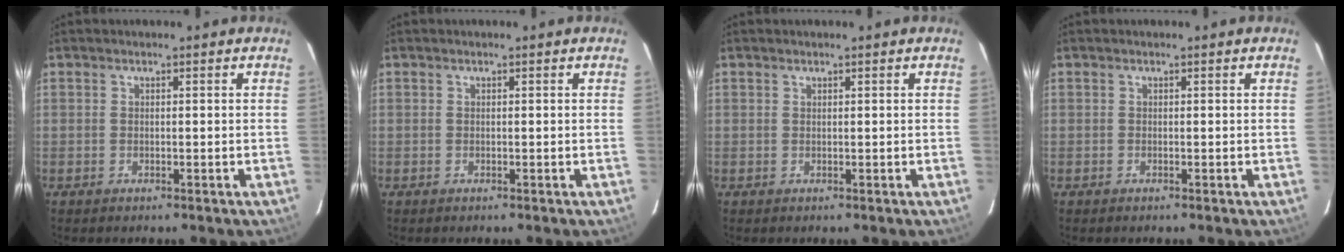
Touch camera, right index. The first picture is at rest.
{"total": 0.0}
{"total": 0.0}
{"total": 0.0}